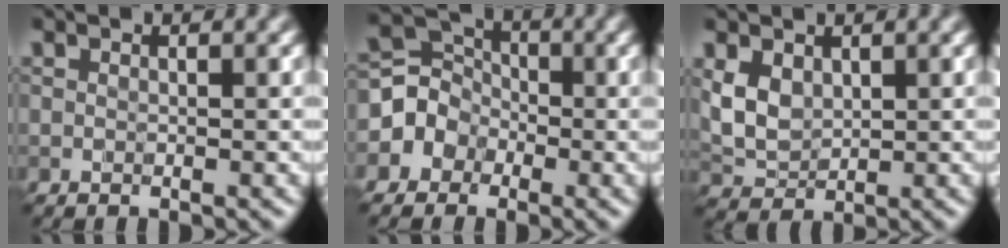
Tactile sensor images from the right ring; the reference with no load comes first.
{"total": 3.3, "force": [-1.0, 3.0, 0.6], "torque": [-0.004, 0.009, -0.036]}
{"total": 2.9, "force": [0.9, 2.1, 1.8], "torque": [-0.043, -0.004, 0.022]}